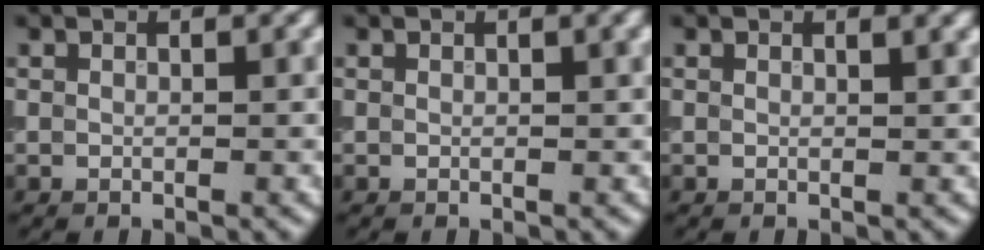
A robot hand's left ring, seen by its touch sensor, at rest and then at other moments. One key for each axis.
{"total": 1.1, "fx": 0.5, "fy": 0.3, "fz": 1.0, "tx": -0.010, "ty": 0.005, "tz": 0.006}
{"total": 1.1, "fx": 0.7, "fy": 0.3, "fz": 0.7, "tx": -0.005, "ty": 0.003, "tz": 0.010}